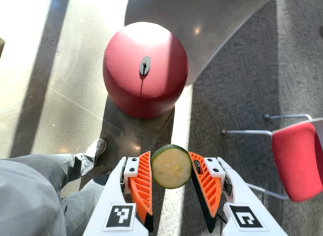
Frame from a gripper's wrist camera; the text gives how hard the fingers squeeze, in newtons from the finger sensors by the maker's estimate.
{"total": 9.0, "left": 8.8, "right": 9.2}